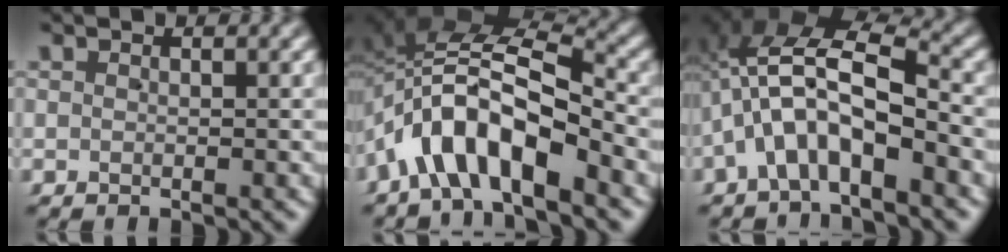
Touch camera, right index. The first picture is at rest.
{"total": 9.5, "force": [-0.1, 5.5, 7.7], "torque": [-0.154, 0.005, -0.010]}
{"total": 9.0, "force": [1.8, 5.6, 6.8], "torque": [-0.142, 0.004, 0.016]}